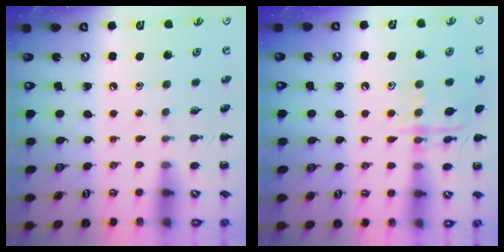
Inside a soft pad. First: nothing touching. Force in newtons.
{"total": 11.3, "press": 11.3, "slide": 0.6}